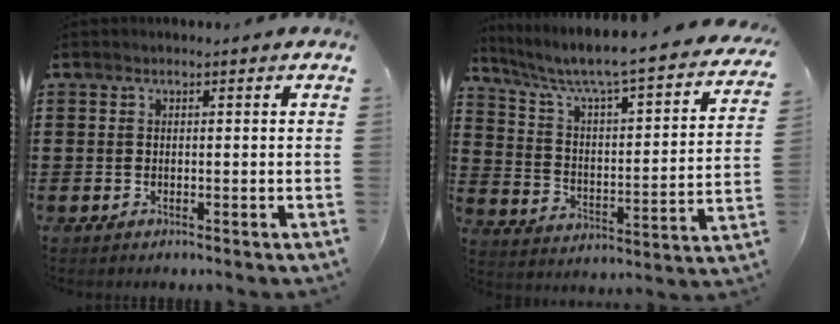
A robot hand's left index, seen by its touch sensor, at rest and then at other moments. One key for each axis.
{"total": 5.4, "fx": 4.4, "fy": 0.3, "fz": 3.1, "tx": -0.083, "ty": -0.047, "tz": 0.064}